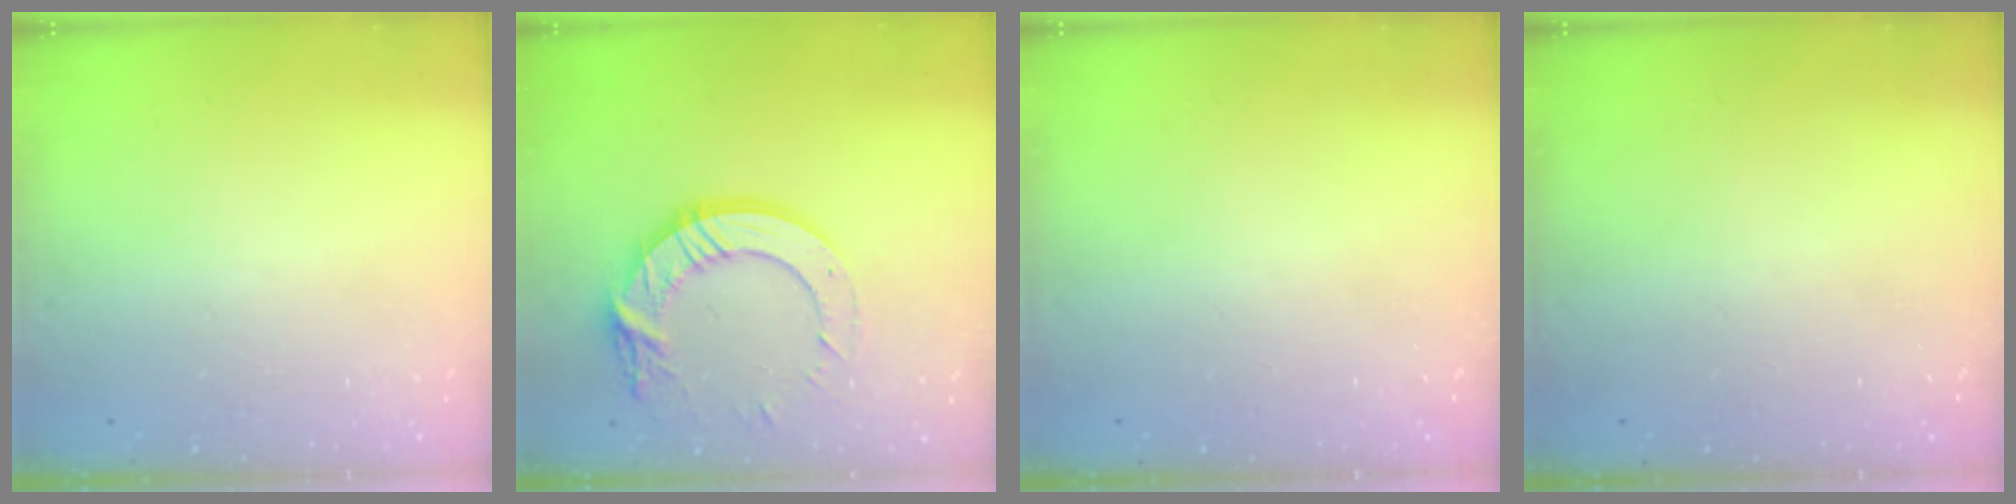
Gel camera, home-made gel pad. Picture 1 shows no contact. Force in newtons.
{"total": 15.2, "press": 15.1, "slide": 1.5}
{"total": 0.0}
{"total": 0.0}